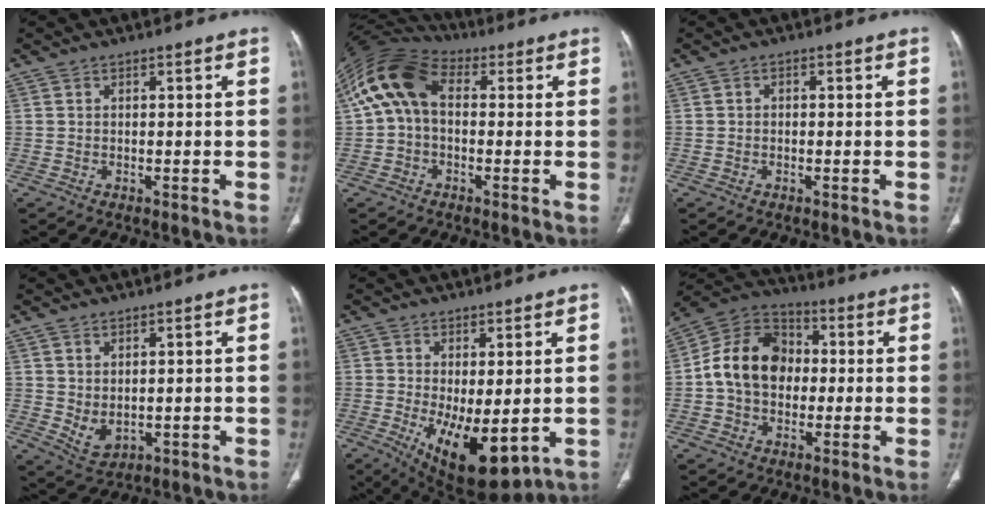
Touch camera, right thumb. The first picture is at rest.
{"total": 12.8, "force": [1.6, 8.4, 9.5], "torque": [-0.188, 0.039, 0.017]}
{"total": 0.7, "force": [-0.1, 0.6, 0.4], "torque": [-0.003, 0.002, -0.006]}
{"total": 4.1, "force": [0.4, 2.7, 3.1], "torque": [-0.053, -0.011, 0.025]}
{"total": 12.5, "force": [-2.4, 5.4, 11.1], "torque": [-0.173, -0.025, -0.013]}
{"total": 14.3, "force": [0.1, 11.0, 9.2], "torque": [-0.141, 0.033, -0.009]}